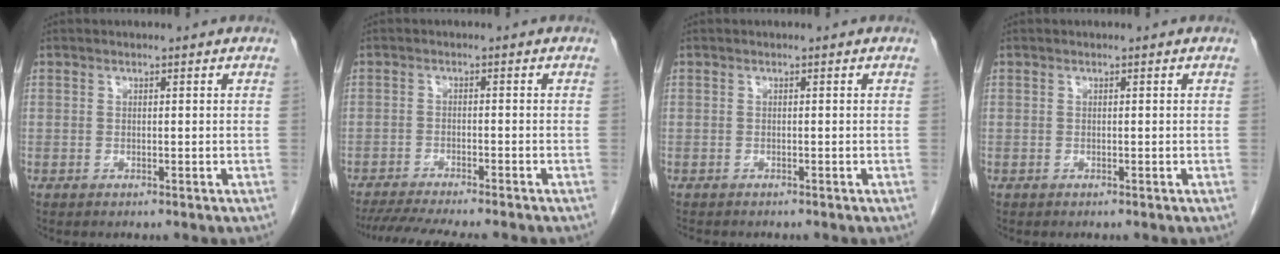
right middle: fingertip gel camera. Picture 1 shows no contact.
{"total": 11.9, "force": [-10.5, 0.7, 5.6], "torque": [-0.080, -0.014, -0.151]}
{"total": 2.4, "force": [-2.1, 0.8, 1.0], "torque": [-0.018, -0.006, -0.025]}
{"total": 0.0}